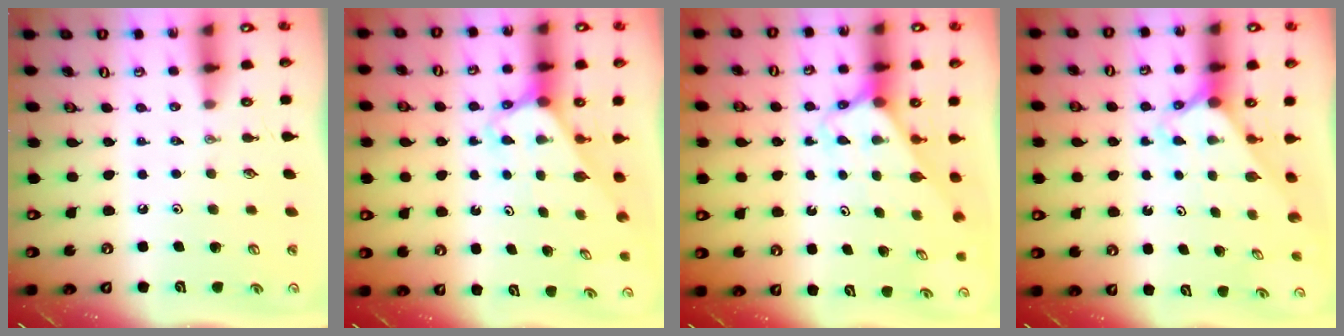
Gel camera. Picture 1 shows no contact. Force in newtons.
{"total": 2.8, "press": 2.8, "slide": 0.2}
{"total": 3.4, "press": 3.4, "slide": 0.2}
{"total": 2.0, "press": 2.0, "slide": 0.2}